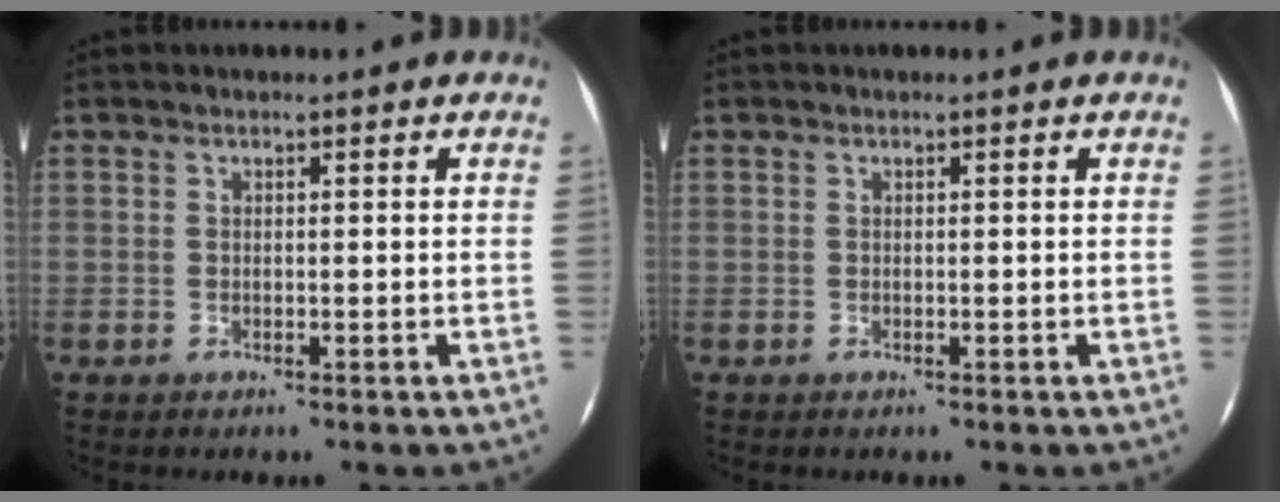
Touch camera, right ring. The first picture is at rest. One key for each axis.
{"total": 0.0}